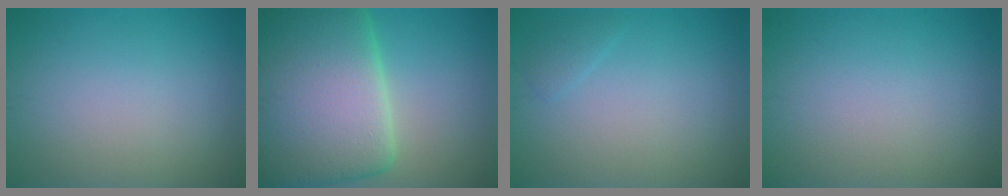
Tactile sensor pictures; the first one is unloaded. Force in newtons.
{"total": 16.6, "press": 16.6, "slide": 1.0}
{"total": 0.9, "press": 0.9, "slide": 0.1}
{"total": 0.0}